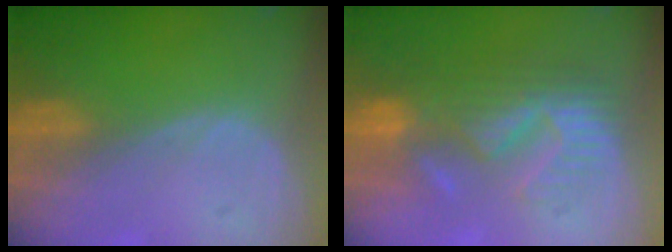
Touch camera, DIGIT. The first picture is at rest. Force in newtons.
{"total": 9.4, "press": 9.2, "slide": 2.0}